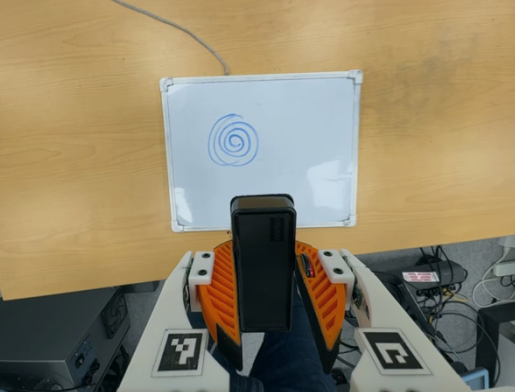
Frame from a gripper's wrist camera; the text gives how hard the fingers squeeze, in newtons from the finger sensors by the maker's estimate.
{"total": 5.1, "left": 4.7, "right": 5.4}